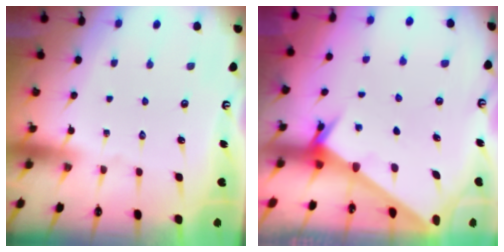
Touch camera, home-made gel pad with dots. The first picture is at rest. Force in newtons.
{"total": 2.6, "press": 2.6, "slide": 0.2}